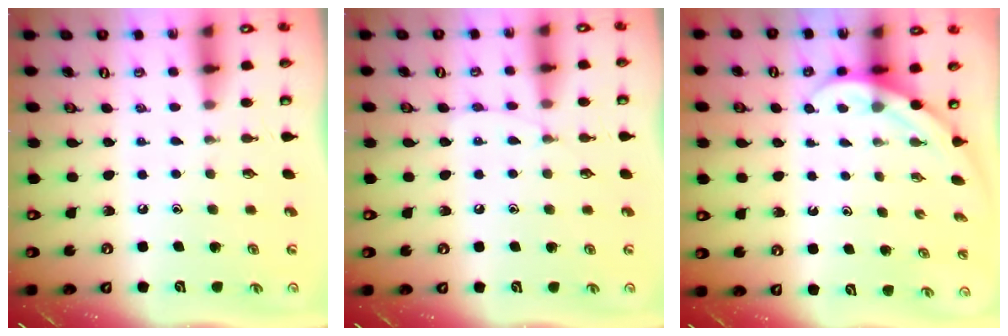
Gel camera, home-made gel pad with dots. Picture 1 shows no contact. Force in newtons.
{"total": 5.8, "press": 5.8, "slide": 0.8}
{"total": 4.2, "press": 4.2, "slide": 0.2}